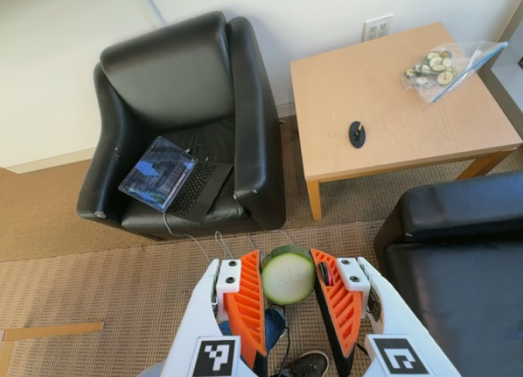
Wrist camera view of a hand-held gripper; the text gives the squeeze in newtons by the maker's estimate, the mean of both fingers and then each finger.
{"total": 10.8, "left": 10.8, "right": 10.8}